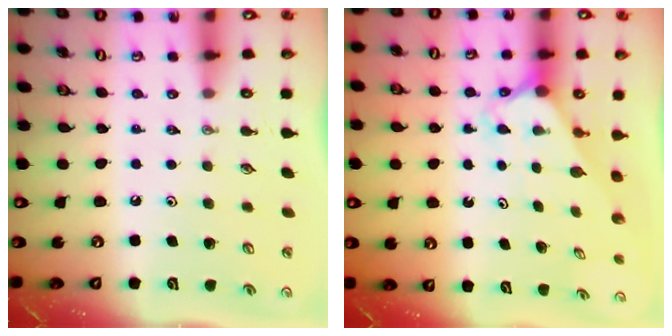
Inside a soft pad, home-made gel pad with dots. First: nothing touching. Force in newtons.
{"total": 2.2, "press": 2.2, "slide": 0.2}